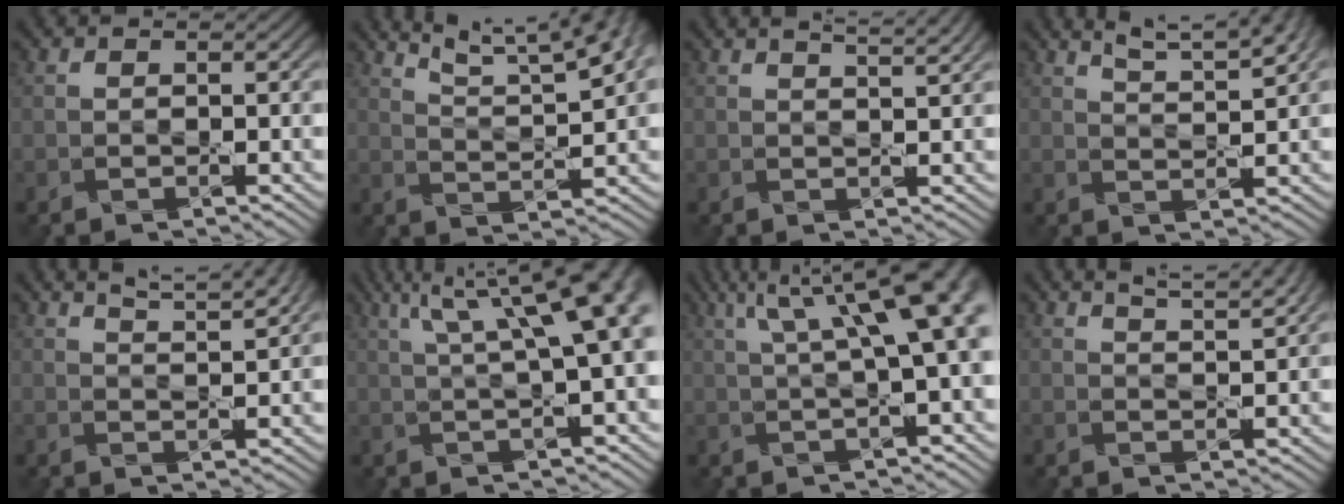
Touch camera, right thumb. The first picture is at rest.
{"total": 10.0, "force": [7.2, 1.9, 6.7], "torque": [-0.104, 0.008, 0.103]}
{"total": 3.4, "force": [2.7, 0.7, 2.0], "torque": [-0.013, 0.007, 0.018]}
{"total": 6.6, "force": [5.0, 1.2, 4.2], "torque": [-0.071, 0.008, 0.072]}
{"total": 5.5, "force": [4.3, 1.0, 3.3], "torque": [-0.052, 0.011, 0.055]}
{"total": 14.3, "force": [5.0, 4.8, 12.5], "torque": [-0.168, 0.055, 0.068]}
{"total": 12.9, "force": [4.3, 4.0, 11.5], "torque": [-0.147, 0.038, 0.064]}
{"total": 5.0, "force": [3.8, 1.0, 3.1], "torque": [-0.045, 0.014, 0.042]}